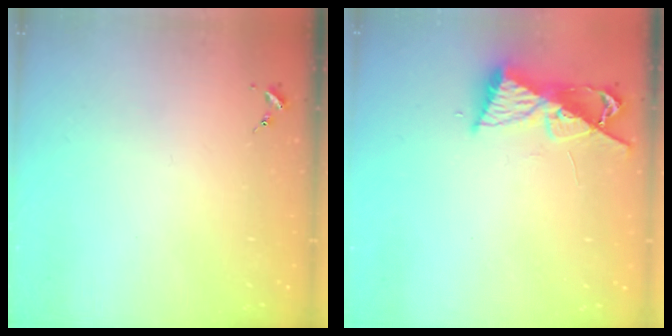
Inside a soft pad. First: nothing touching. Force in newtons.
{"total": 8.4, "press": 8.3, "slide": 0.7}